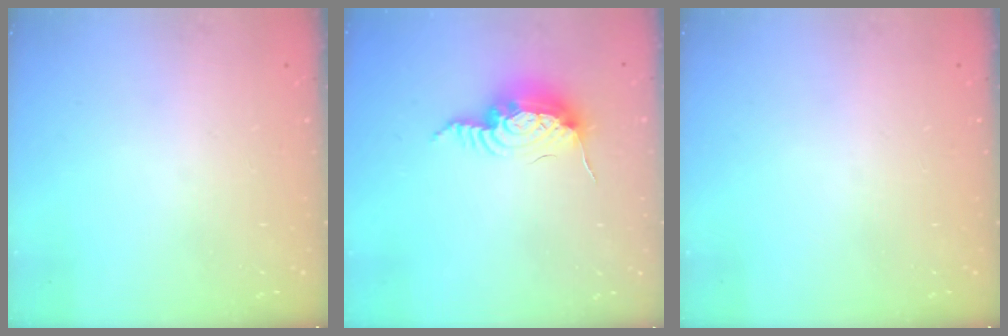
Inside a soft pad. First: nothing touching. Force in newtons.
{"total": 14.2, "press": 14.2, "slide": 0.9}
{"total": 0.0}